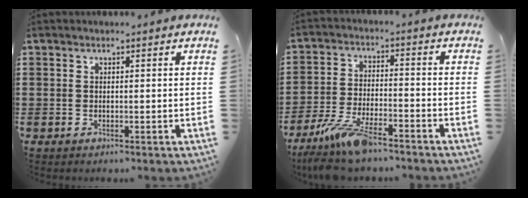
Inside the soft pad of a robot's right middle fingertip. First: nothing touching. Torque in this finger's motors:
{"motor_torque": [2.14, 0.00, 0.59, 0.21]}